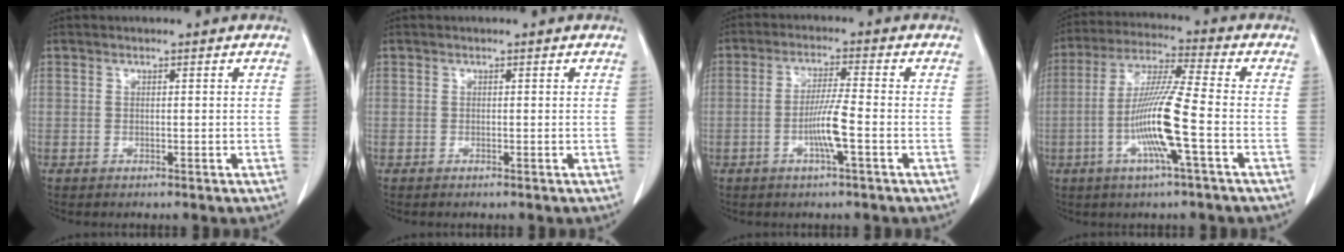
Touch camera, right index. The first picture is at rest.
{"total": 0.0}
{"total": 5.6, "force": [-1.8, -0.3, 5.3], "torque": [-0.104, -0.001, -0.034]}
{"total": 11.8, "force": [-3.2, -0.4, 11.3], "torque": [-0.222, -0.005, -0.068]}